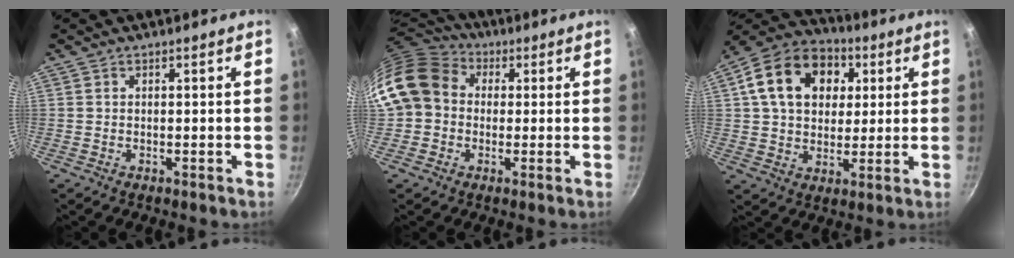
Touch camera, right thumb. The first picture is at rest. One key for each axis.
{"total": 13.9, "fx": 1.8, "fy": 11.6, "fz": 7.4, "tx": -0.123, "ty": 0.029, "tz": 0.018}
{"total": 18.0, "fx": 5.1, "fy": 13.3, "fz": 11.1, "tx": -0.166, "ty": 0.016, "tz": 0.075}